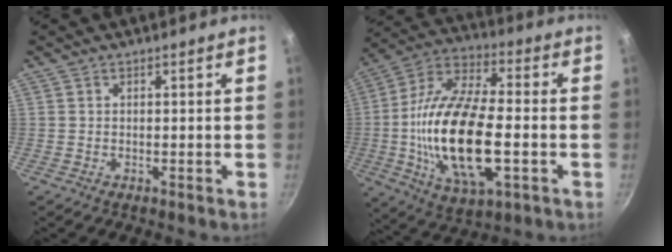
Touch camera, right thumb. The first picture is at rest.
{"total": 23.4, "force": [-3.5, 10.3, 20.8], "torque": [-0.396, 0.018, -0.067]}